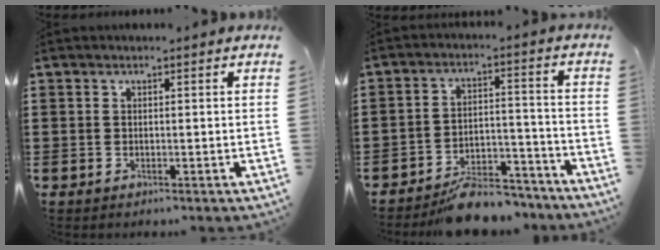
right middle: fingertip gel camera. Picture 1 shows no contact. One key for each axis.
{"total": 7.1, "fx": -6.5, "fy": 1.8, "fz": 2.1, "tx": -0.018, "ty": 0.032, "tz": -0.120}